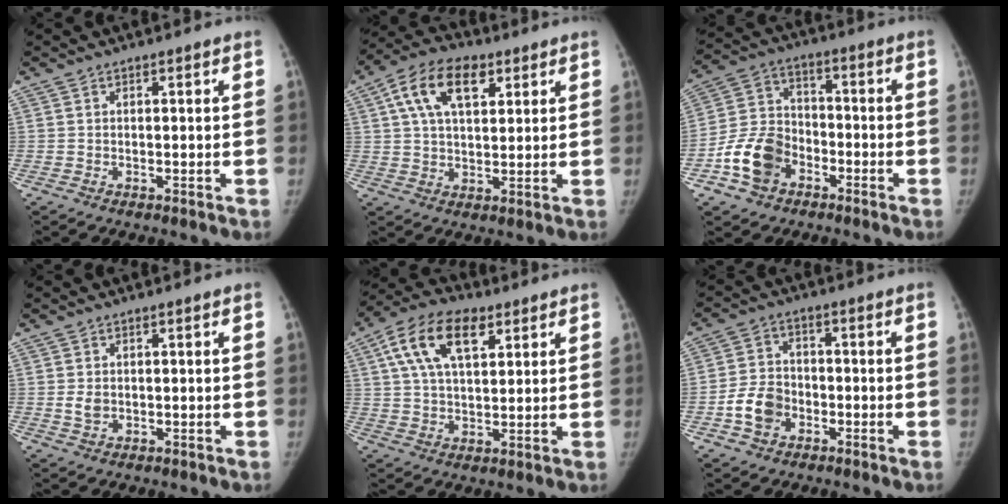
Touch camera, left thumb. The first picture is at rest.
{"total": 12.0, "force": [4.9, 6.8, 8.7], "torque": [-0.139, 0.006, 0.081]}
{"total": 11.4, "force": [-5.4, 8.3, 5.7], "torque": [-0.094, 0.037, -0.104]}
{"total": 2.1, "force": [-0.1, 1.6, 1.3], "torque": [-0.020, 0.000, 0.002]}
{"total": 13.4, "force": [5.7, 7.1, 9.7], "torque": [-0.164, 0.004, 0.097]}
{"total": 7.1, "force": [-2.8, 5.5, 3.6], "torque": [-0.052, 0.024, -0.053]}